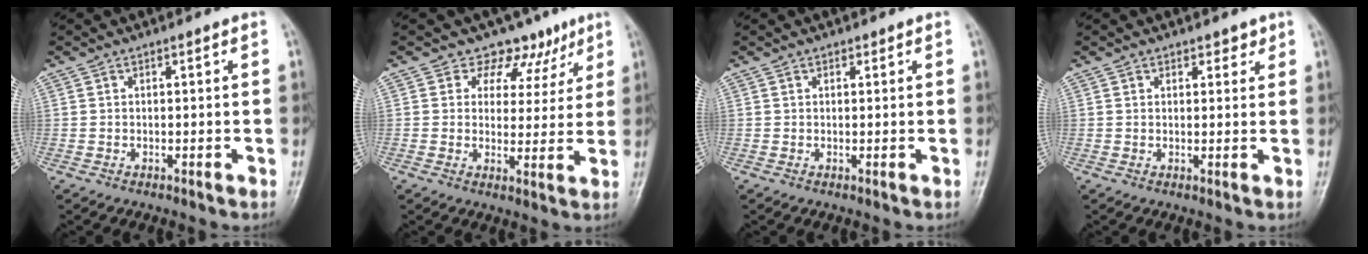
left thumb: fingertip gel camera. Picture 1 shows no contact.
{"total": 8.3, "force": [5.8, 5.8, 1.2], "torque": [0.024, -0.026, 0.069]}
{"total": 0.5, "force": [0.3, 0.4, 0.1], "torque": [0.003, -0.001, 0.003]}
{"total": 2.0, "force": [1.3, 1.3, 0.7], "torque": [0.010, -0.005, 0.013]}